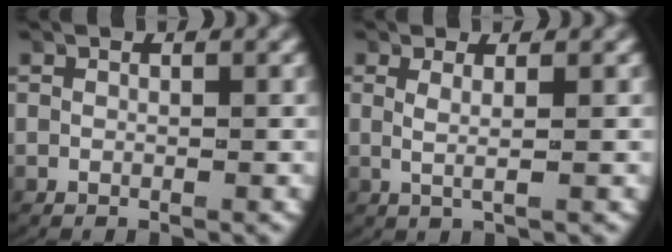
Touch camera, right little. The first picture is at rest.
{"total": 1.8, "force": [0.4, 0.1, 1.8], "torque": [-0.046, -0.009, 0.015]}